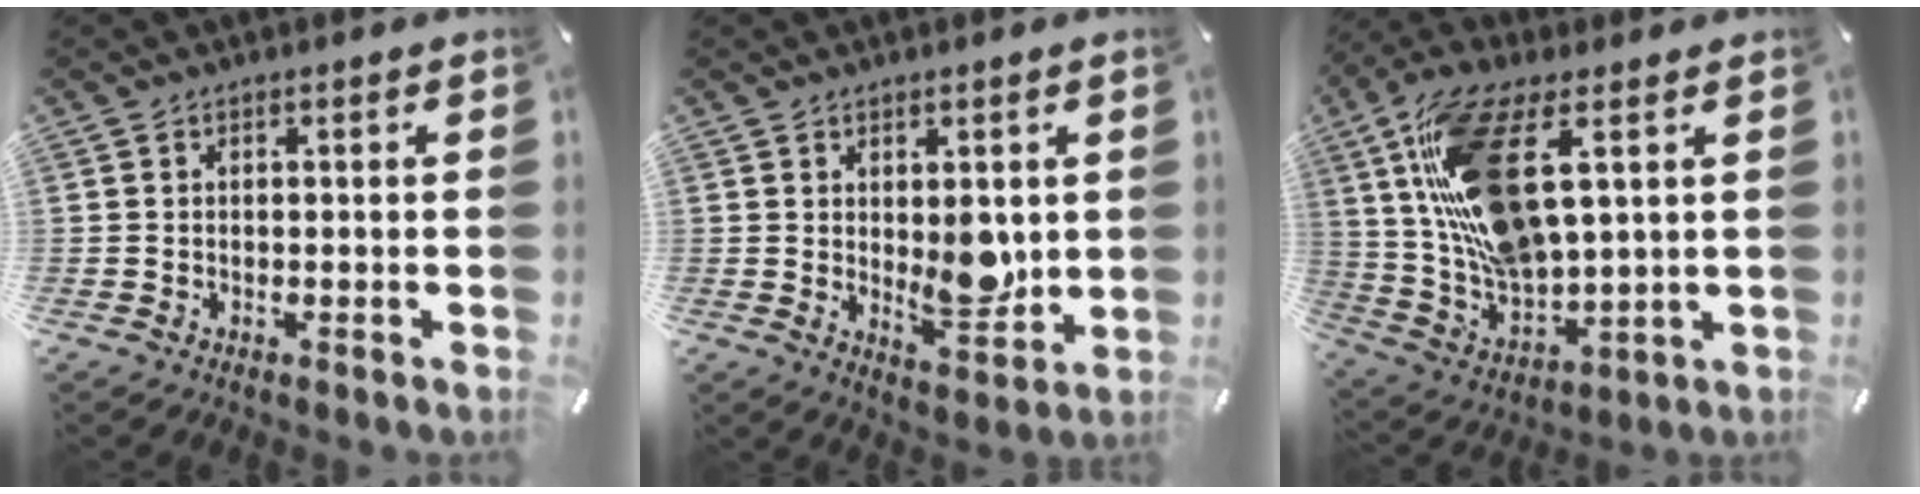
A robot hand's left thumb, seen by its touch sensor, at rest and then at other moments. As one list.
[{"total": 8.9, "force": [1.2, 4.9, 7.3], "torque": [-0.095, -0.019, 0.019]}, {"total": 19.0, "force": [6.9, 8.5, 15.5], "torque": [-0.346, -0.024, 0.119]}]